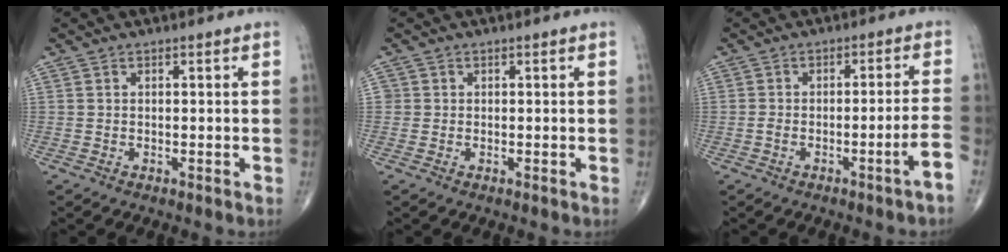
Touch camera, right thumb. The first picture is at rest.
{"total": 0.9, "force": [0.0, 0.9, 0.0], "torque": [0.008, 0.004, -0.001]}
{"total": 4.9, "force": [-2.8, -0.3, 4.0], "torque": [-0.066, 0.027, -0.039]}